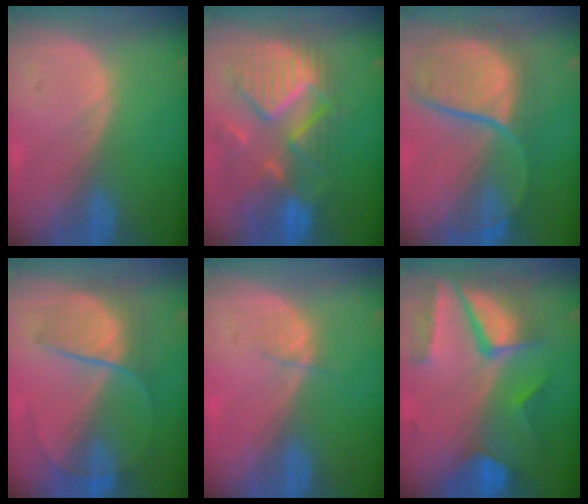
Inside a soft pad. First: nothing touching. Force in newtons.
{"total": 11.6, "press": 10.2, "slide": 5.5}
{"total": 10.9, "press": 9.8, "slide": 4.8}
{"total": 6.7, "press": 6.5, "slide": 1.7}
{"total": 1.4, "press": 1.3, "slide": 0.6}
{"total": 10.5, "press": 8.8, "slide": 5.7}